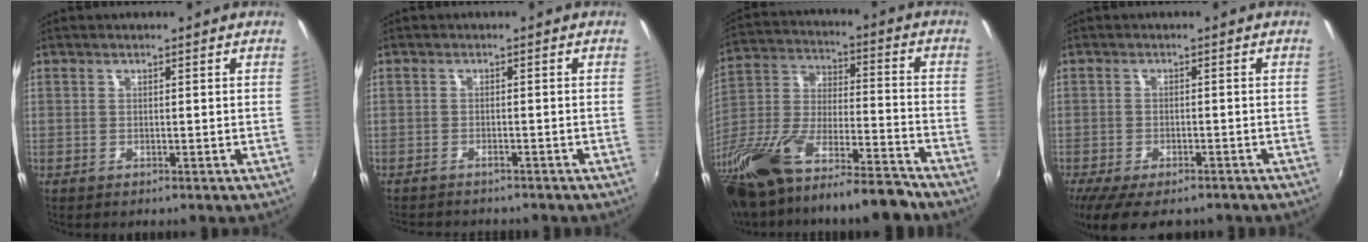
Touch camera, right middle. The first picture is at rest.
{"total": 4.4, "force": [-3.9, 1.0, 1.6], "torque": [-0.043, -0.012, -0.060]}
{"total": 23.9, "force": [-17.2, 6.6, 15.1], "torque": [-0.308, -0.036, -0.295]}
{"total": 10.0, "force": [-7.4, 3.8, 5.5], "torque": [-0.124, -0.033, -0.122]}